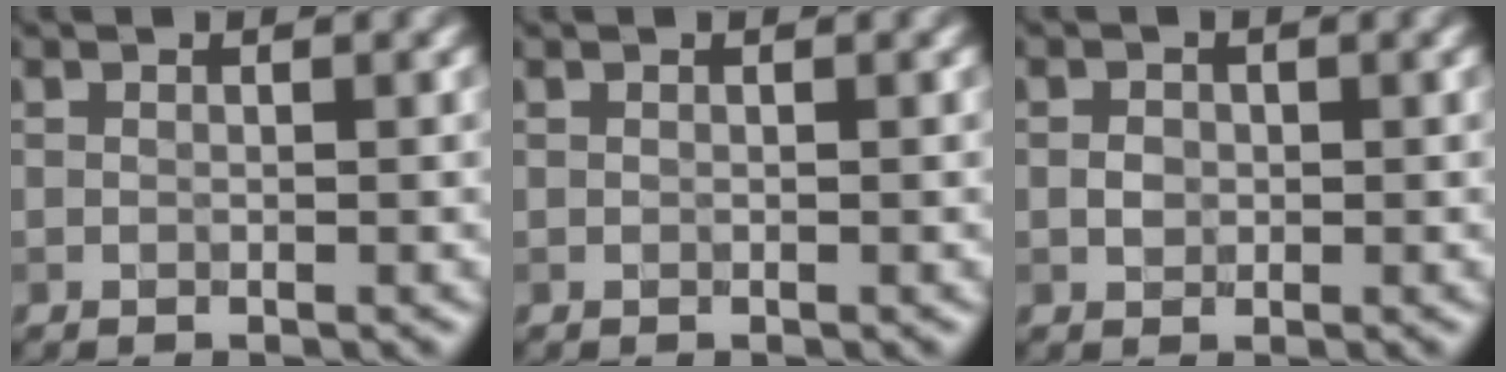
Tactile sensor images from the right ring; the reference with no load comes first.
{"total": 0.0}
{"total": 1.2, "force": [-0.1, 1.0, 0.6], "torque": [-0.010, -0.001, -0.004]}